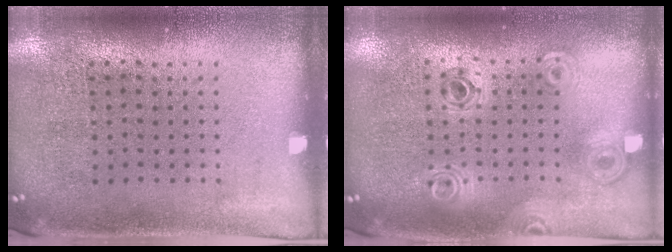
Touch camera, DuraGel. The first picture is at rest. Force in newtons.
{"total": 0.9, "press": 0.9, "slide": 0.1}